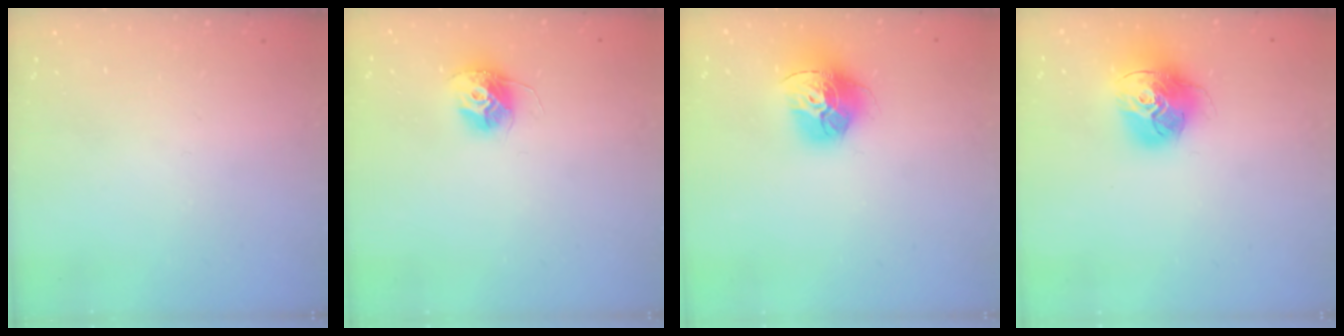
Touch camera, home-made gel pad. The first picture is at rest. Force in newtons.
{"total": 10.9, "press": 10.9, "slide": 0.7}
{"total": 15.5, "press": 15.4, "slide": 1.7}
{"total": 16.1, "press": 16.0, "slide": 1.6}